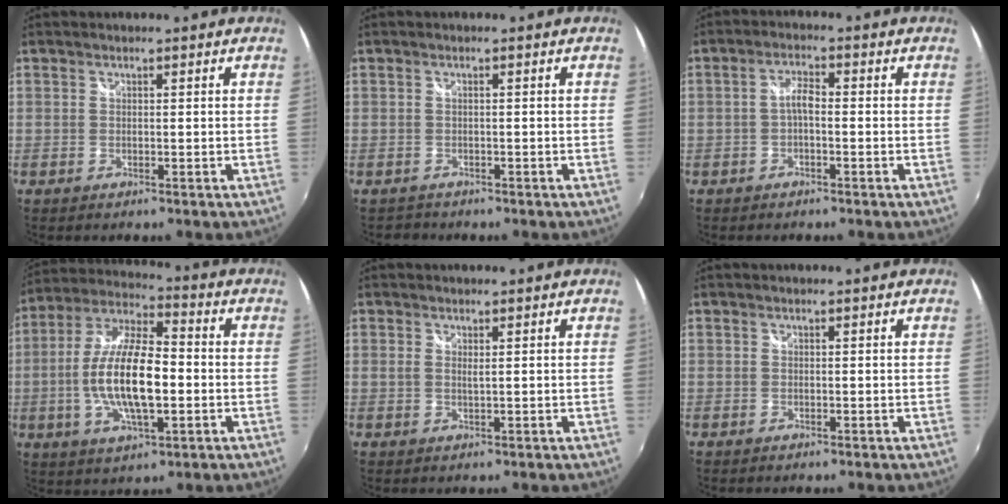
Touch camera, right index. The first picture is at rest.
{"total": 1.4, "force": [-1.2, 0.8, -0.1], "torque": [-0.003, -0.001, -0.018]}
{"total": 2.6, "force": [-0.8, 0.9, 2.3], "torque": [-0.049, 0.008, -0.017]}
{"total": 15.6, "force": [-2.3, 5.5, 14.4], "torque": [-0.287, 0.002, -0.045]}
{"total": 1.0, "force": [0.5, 0.0, 0.8], "torque": [-0.017, 0.000, 0.008]}
{"total": 0.0}